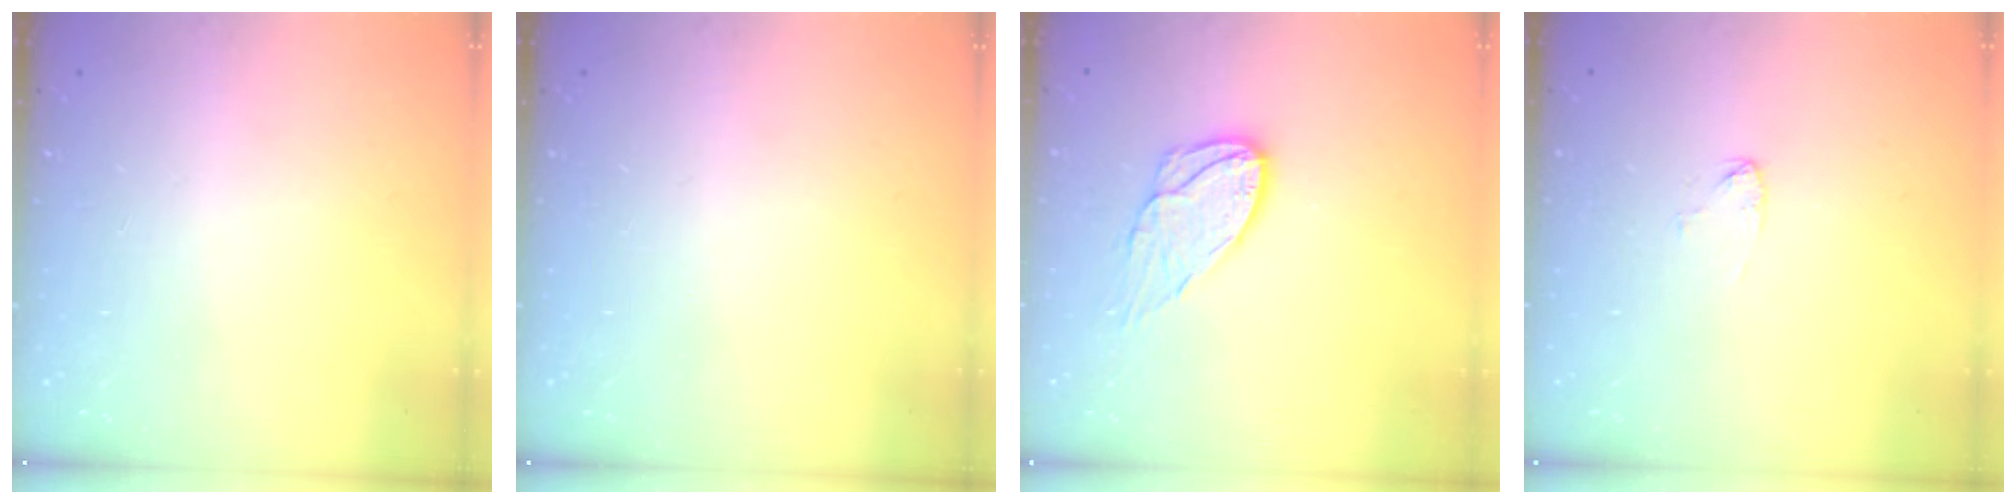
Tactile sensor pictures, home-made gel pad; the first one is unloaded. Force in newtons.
{"total": 0.0}
{"total": 10.2, "press": 10.2, "slide": 0.9}
{"total": 2.6, "press": 2.6, "slide": 0.1}